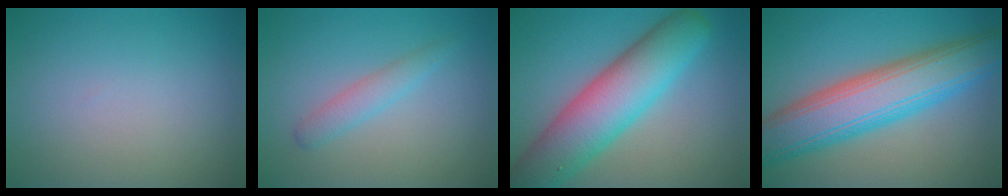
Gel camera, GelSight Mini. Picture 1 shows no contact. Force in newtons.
{"total": 1.9, "press": 1.9, "slide": 0.1}
{"total": 9.5, "press": 9.5, "slide": 0.5}
{"total": 9.6, "press": 9.6, "slide": 0.4}